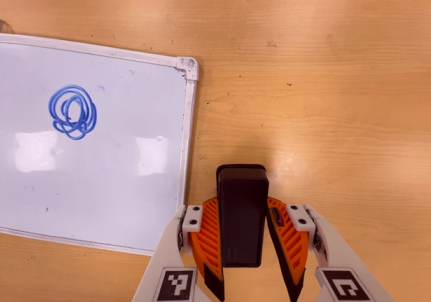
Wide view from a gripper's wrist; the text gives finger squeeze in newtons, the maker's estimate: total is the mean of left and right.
{"total": 3.9, "left": 3.1, "right": 4.7}